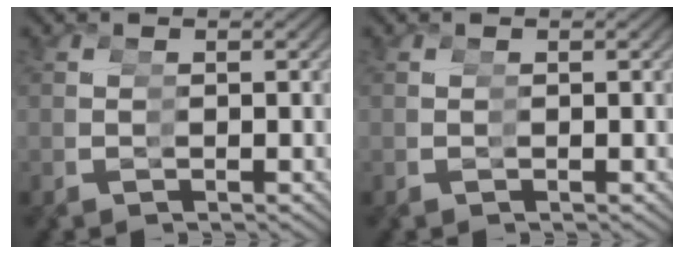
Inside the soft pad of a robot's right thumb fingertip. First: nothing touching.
{"total": 0.0}